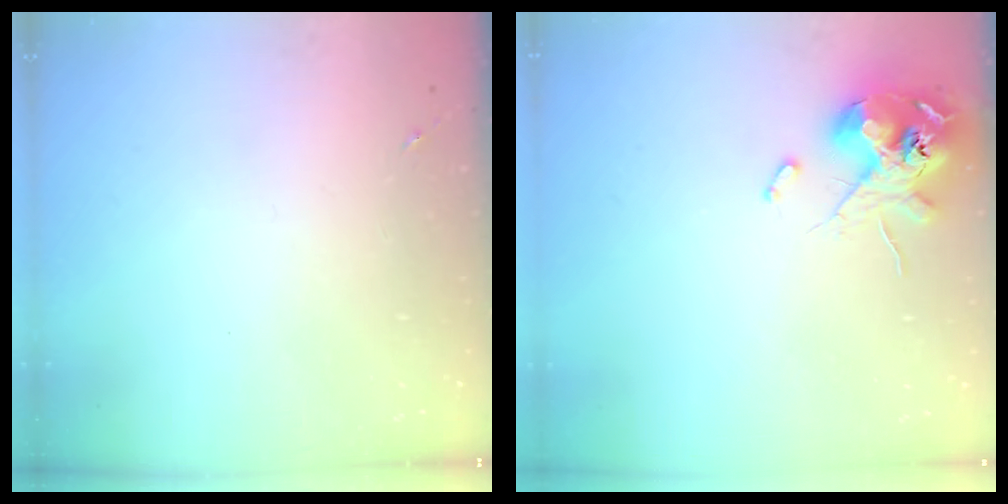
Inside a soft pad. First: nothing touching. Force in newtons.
{"total": 12.1, "press": 11.9, "slide": 2.2}